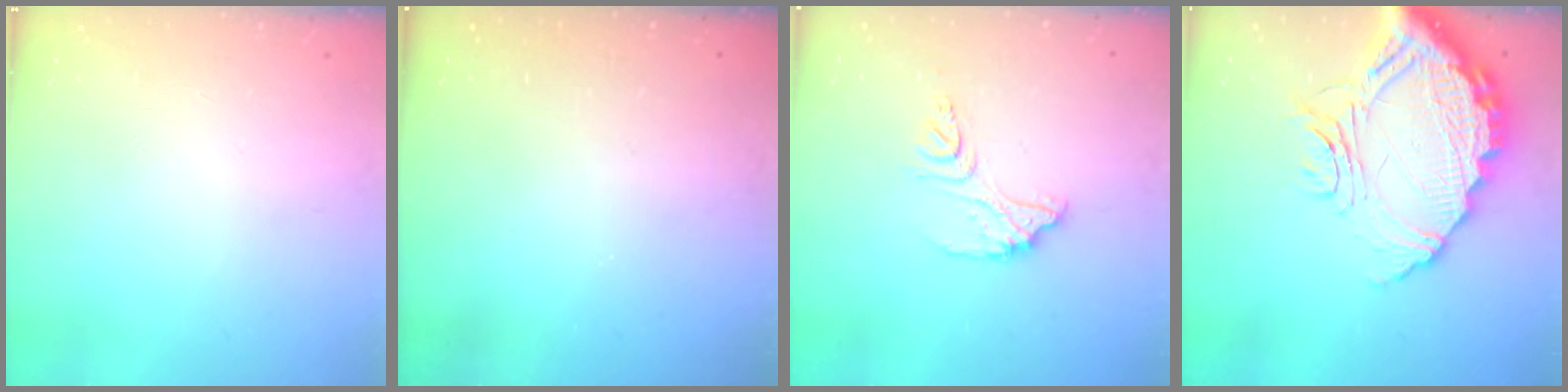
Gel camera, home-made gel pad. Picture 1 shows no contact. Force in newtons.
{"total": 3.2, "press": 3.2, "slide": 0.1}
{"total": 11.1, "press": 11.0, "slide": 1.0}
{"total": 19.6, "press": 19.5, "slide": 1.7}